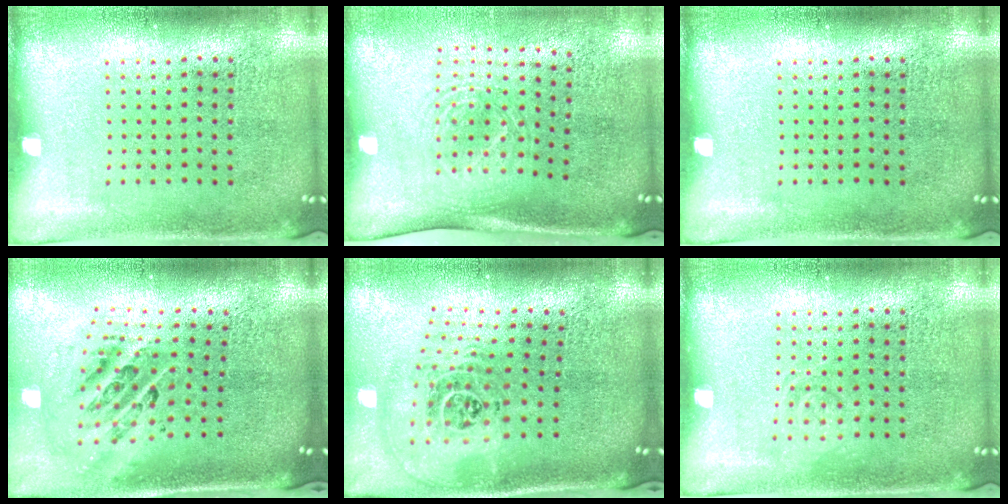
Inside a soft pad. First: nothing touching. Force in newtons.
{"total": 1.6, "press": 1.3, "slide": 1.0}
{"total": 0.0}
{"total": 1.9, "press": 1.5, "slide": 1.2}
{"total": 2.7, "press": 1.8, "slide": 1.9}
{"total": 1.4, "press": 1.4, "slide": 0.2}